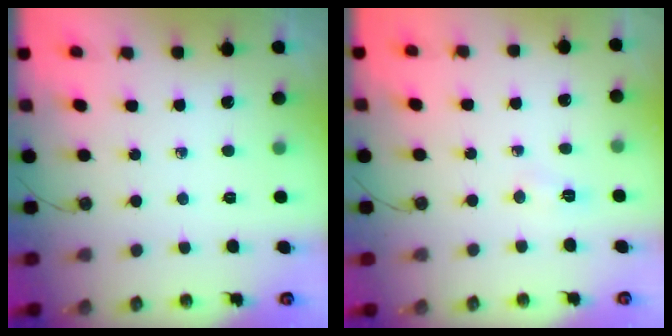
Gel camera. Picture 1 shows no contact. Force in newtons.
{"total": 2.5, "press": 2.4, "slide": 0.4}